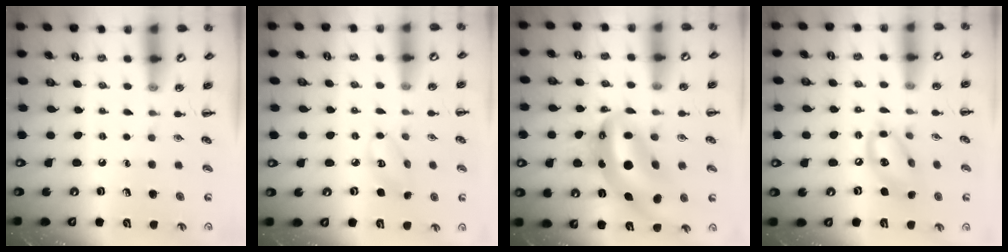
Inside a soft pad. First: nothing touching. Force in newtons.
{"total": 3.8, "press": 3.8, "slide": 0.4}
{"total": 13.6, "press": 13.1, "slide": 3.4}
{"total": 11.6, "press": 11.4, "slide": 2.4}